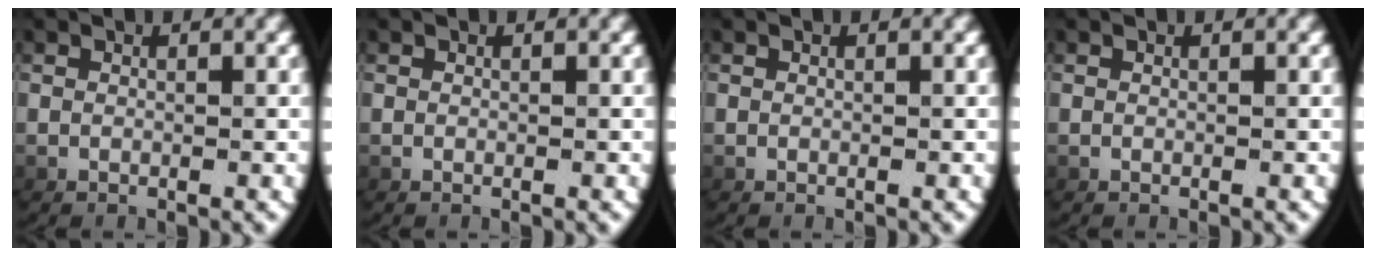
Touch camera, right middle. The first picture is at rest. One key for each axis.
{"total": 0.0}
{"total": 0.0}
{"total": 0.0}